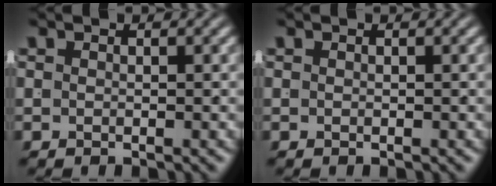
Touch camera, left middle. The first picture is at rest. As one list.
[{"total": 0.0}]